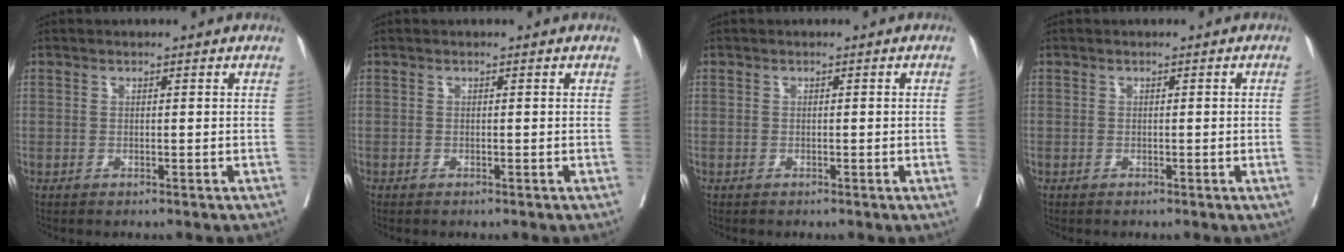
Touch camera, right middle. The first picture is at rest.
{"total": 0.0}
{"total": 0.6, "force": [-0.1, -0.2, 0.5], "torque": [-0.006, 0.000, 0.000]}
{"total": 0.9, "force": [-0.1, -0.3, 0.8], "torque": [-0.010, -0.001, 0.000]}